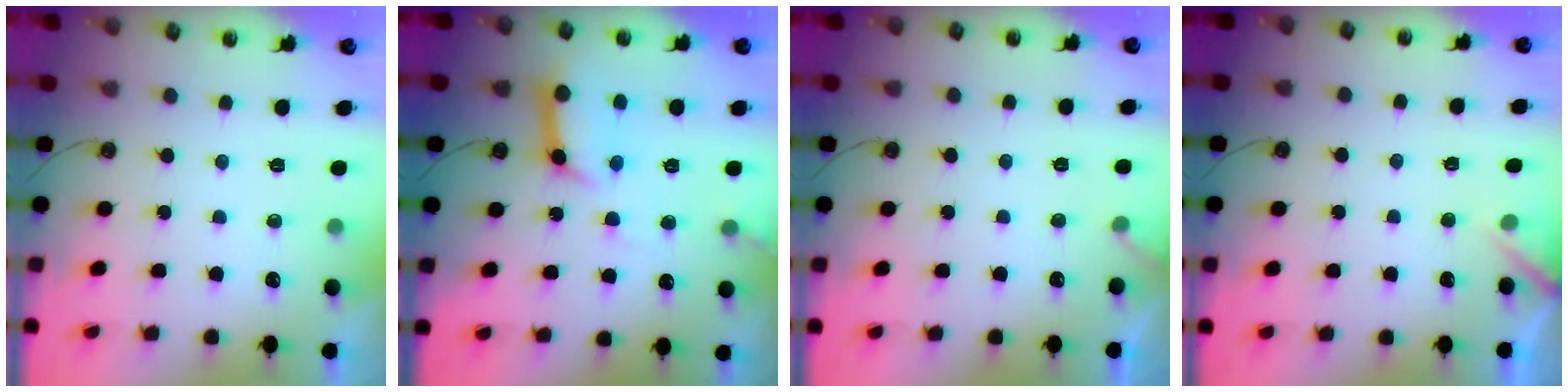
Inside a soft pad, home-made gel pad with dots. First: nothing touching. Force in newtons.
{"total": 12.2, "press": 12.1, "slide": 1.4}
{"total": 4.6, "press": 4.6, "slide": 0.4}
{"total": 4.7, "press": 4.6, "slide": 0.6}